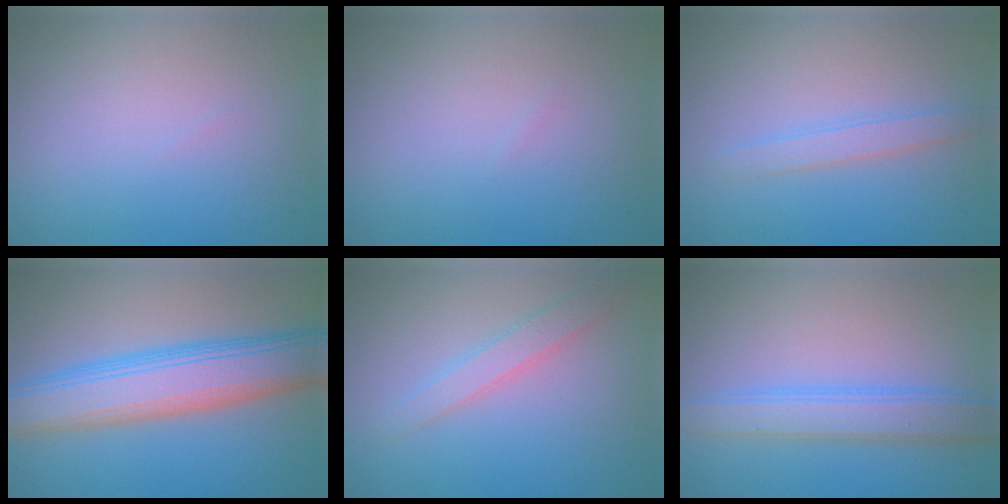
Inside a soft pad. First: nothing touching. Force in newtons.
{"total": 0.0}
{"total": 1.9, "press": 1.9, "slide": 0.1}
{"total": 9.1, "press": 9.1, "slide": 0.2}
{"total": 2.2, "press": 2.2, "slide": 0.1}
{"total": 4.0, "press": 4.0, "slide": 0.1}